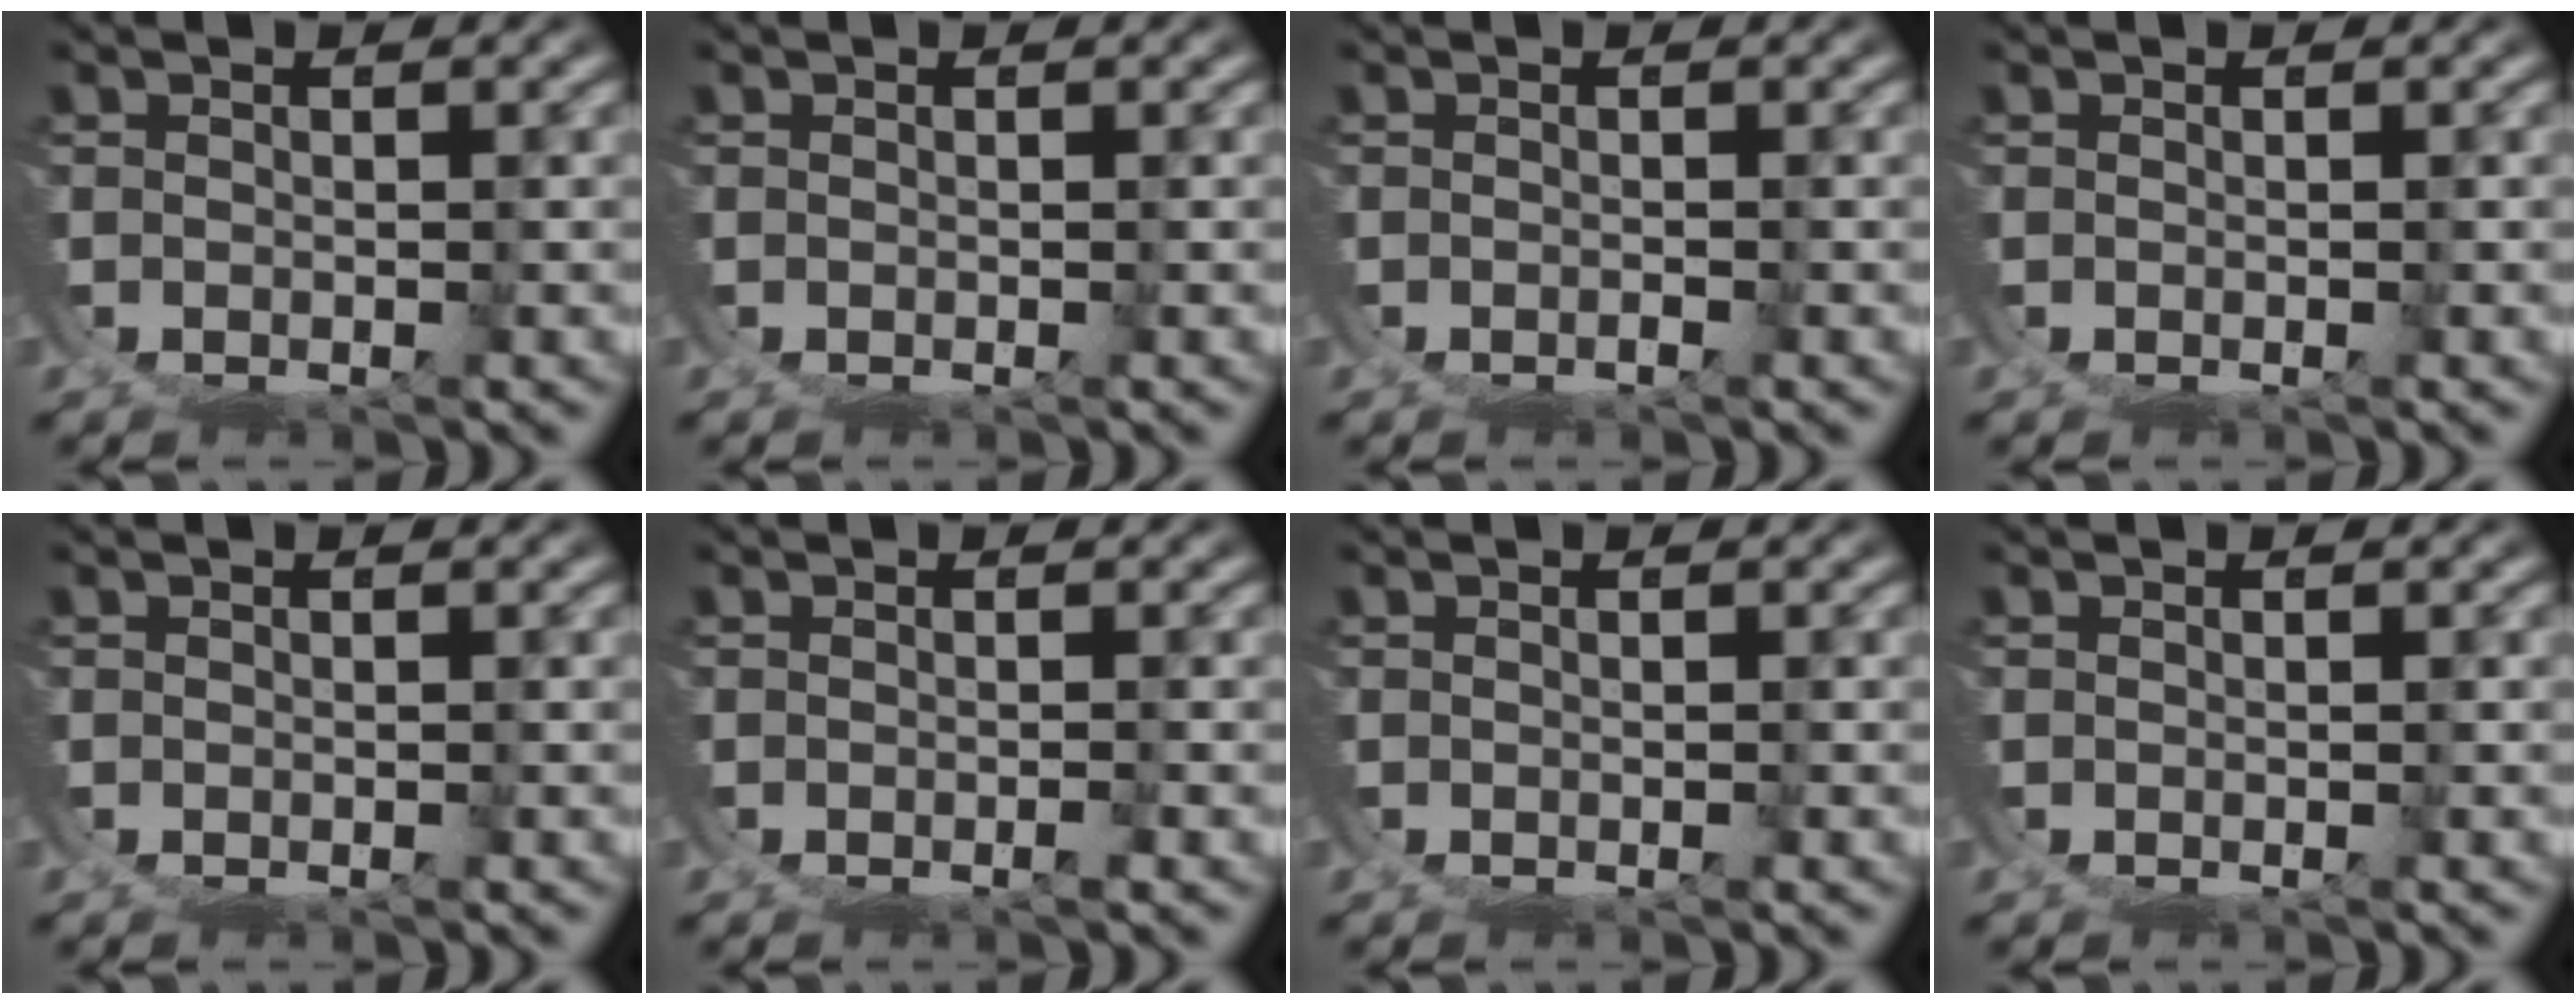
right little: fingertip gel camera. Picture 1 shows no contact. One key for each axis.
{"total": 0.0}
{"total": 0.7, "fx": -0.7, "fy": 0.2, "fz": 0.2, "tx": -0.005, "ty": -0.005, "tz": -0.009}
{"total": 0.0}
{"total": 0.0}
{"total": 0.7, "fx": -0.4, "fy": 0.0, "fz": 0.6, "tx": -0.013, "ty": -0.002, "tz": -0.005}
{"total": 0.0}
{"total": 0.0}